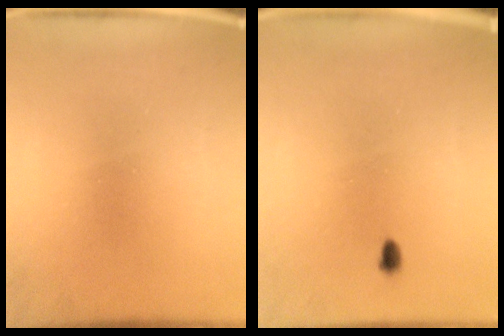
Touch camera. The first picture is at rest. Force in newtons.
{"total": 1.0}